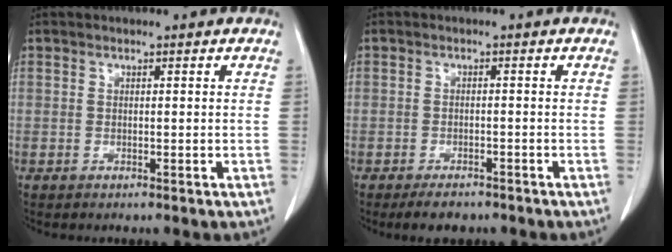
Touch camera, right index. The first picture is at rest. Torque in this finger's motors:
{"motor_torque": [-1.18, 0.17, -0.84, -0.18]}